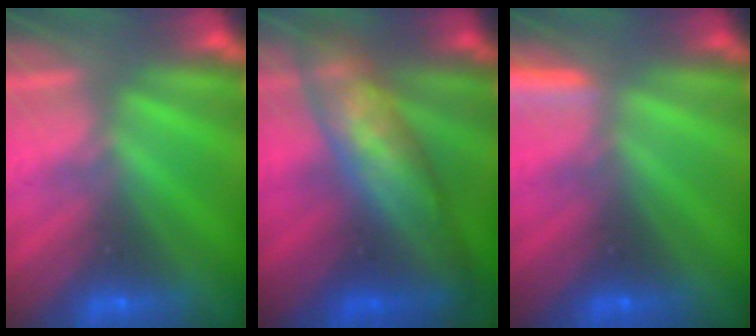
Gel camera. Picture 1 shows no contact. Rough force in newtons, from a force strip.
{"total": 7.4}
{"total": 4.4}